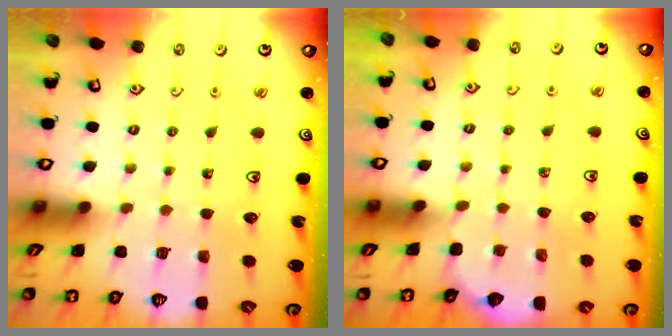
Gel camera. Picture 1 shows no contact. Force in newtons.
{"total": 2.1, "press": 2.1, "slide": 0.2}